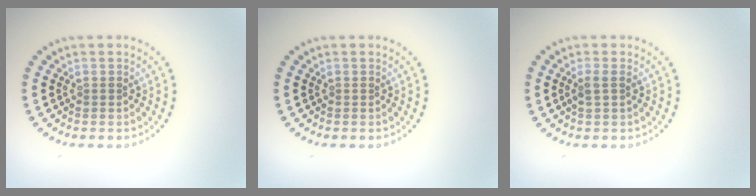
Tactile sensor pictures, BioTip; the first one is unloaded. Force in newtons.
{"total": 0.0}
{"total": 1.3, "press": 1.1, "slide": 0.6}